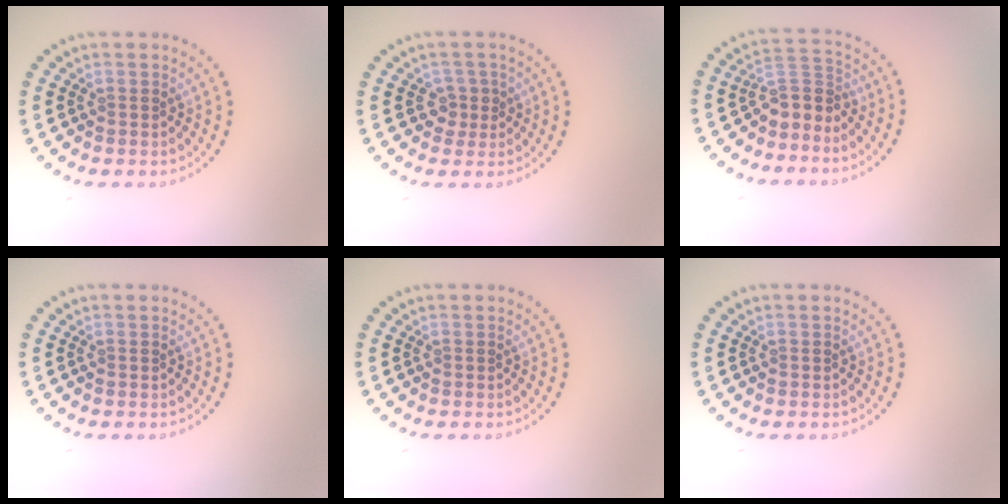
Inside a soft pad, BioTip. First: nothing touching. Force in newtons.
{"total": 1.3, "press": 1.2, "slide": 0.6}
{"total": 2.8, "press": 2.1, "slide": 1.8}
{"total": 0.0}
{"total": 0.0}
{"total": 0.0}